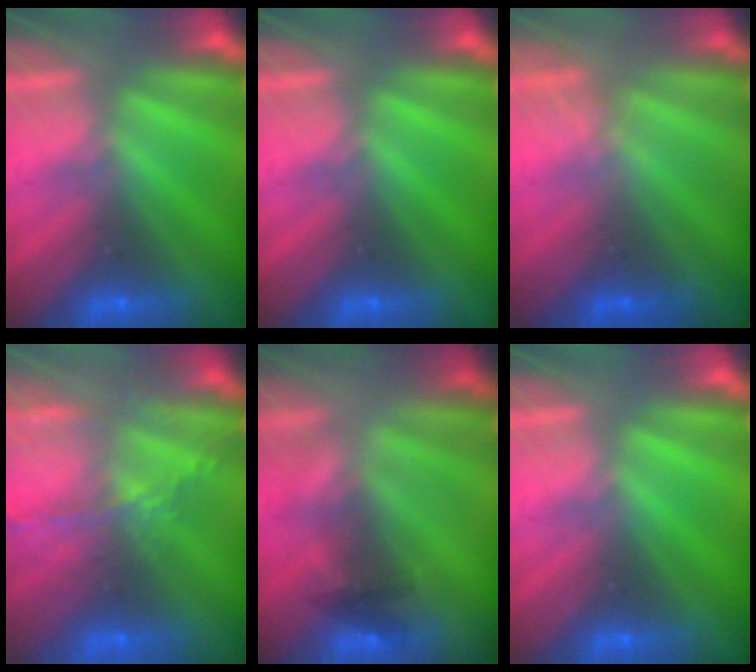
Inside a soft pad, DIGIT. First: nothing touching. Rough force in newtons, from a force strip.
{"total": 0.0}
{"total": 1.3}
{"total": 7.4}
{"total": 2.3}
{"total": 0.0}